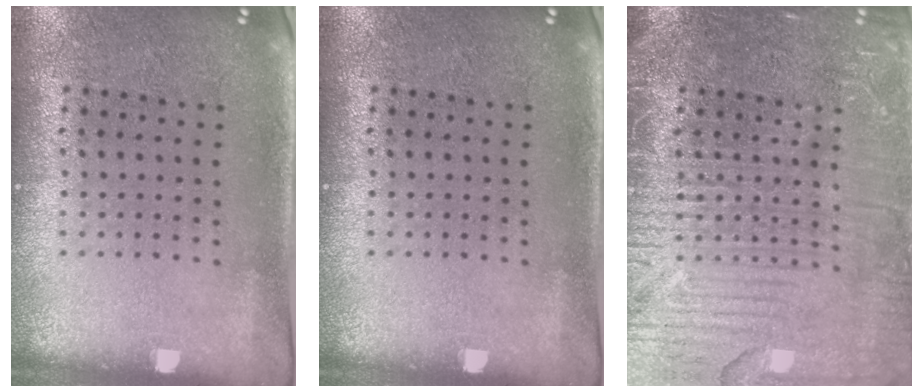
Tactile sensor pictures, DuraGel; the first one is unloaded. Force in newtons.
{"total": 0.0}
{"total": 4.5, "press": 4.5, "slide": 0.6}